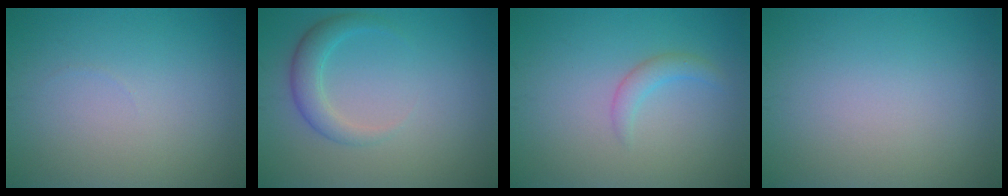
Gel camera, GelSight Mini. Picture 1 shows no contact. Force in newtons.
{"total": 2.7, "press": 2.6, "slide": 0.4}
{"total": 1.6, "press": 1.6, "slide": 0.0}
{"total": 0.0}